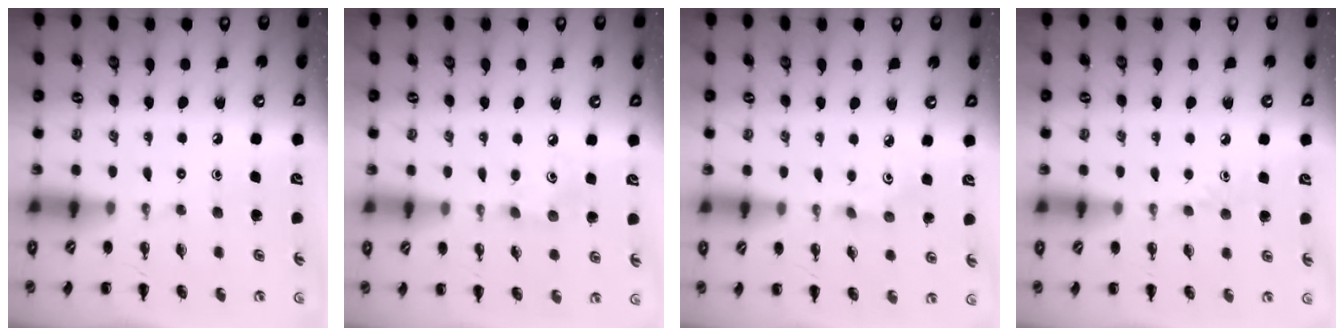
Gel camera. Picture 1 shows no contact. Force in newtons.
{"total": 3.6, "press": 3.5, "slide": 1.0}
{"total": 1.8, "press": 1.7, "slide": 0.6}
{"total": 3.0, "press": 2.7, "slide": 1.2}